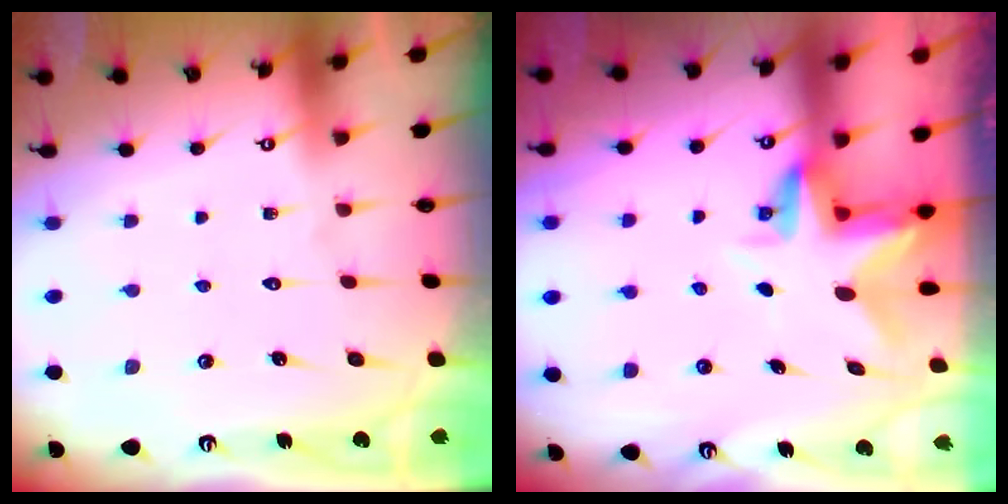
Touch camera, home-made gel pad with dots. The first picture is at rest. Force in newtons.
{"total": 3.8, "press": 3.8, "slide": 0.5}